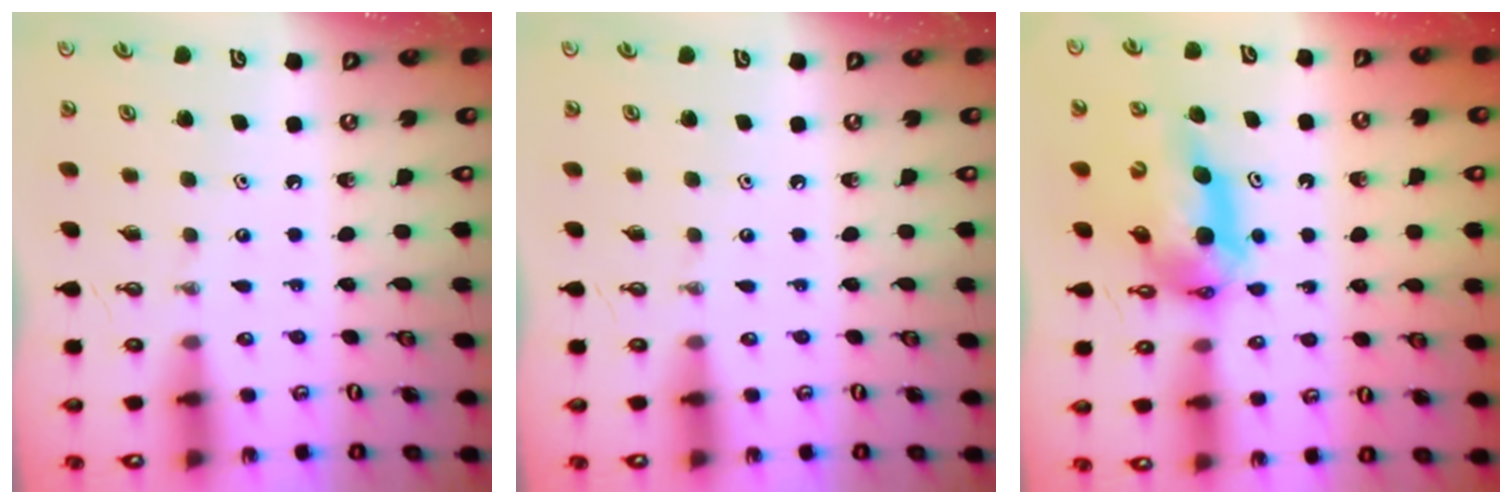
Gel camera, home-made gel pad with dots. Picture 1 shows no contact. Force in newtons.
{"total": 0.0}
{"total": 10.6, "press": 10.6, "slide": 1.1}